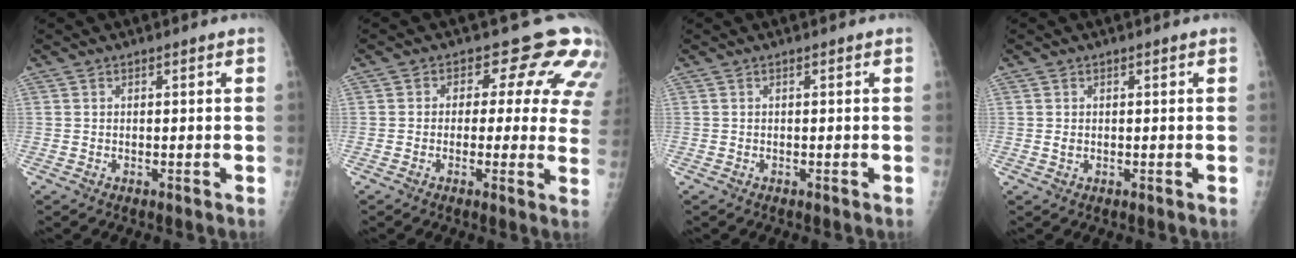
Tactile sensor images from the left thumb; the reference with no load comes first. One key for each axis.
{"total": 12.1, "fx": 6.6, "fy": 7.0, "fz": 7.4, "tx": -0.030, "ty": -0.022, "tz": 0.052}
{"total": 0.0}
{"total": 1.0, "fx": 0.2, "fy": 0.9, "fz": 0.4, "tx": -0.001, "ty": 0.001, "tz": 0.003}